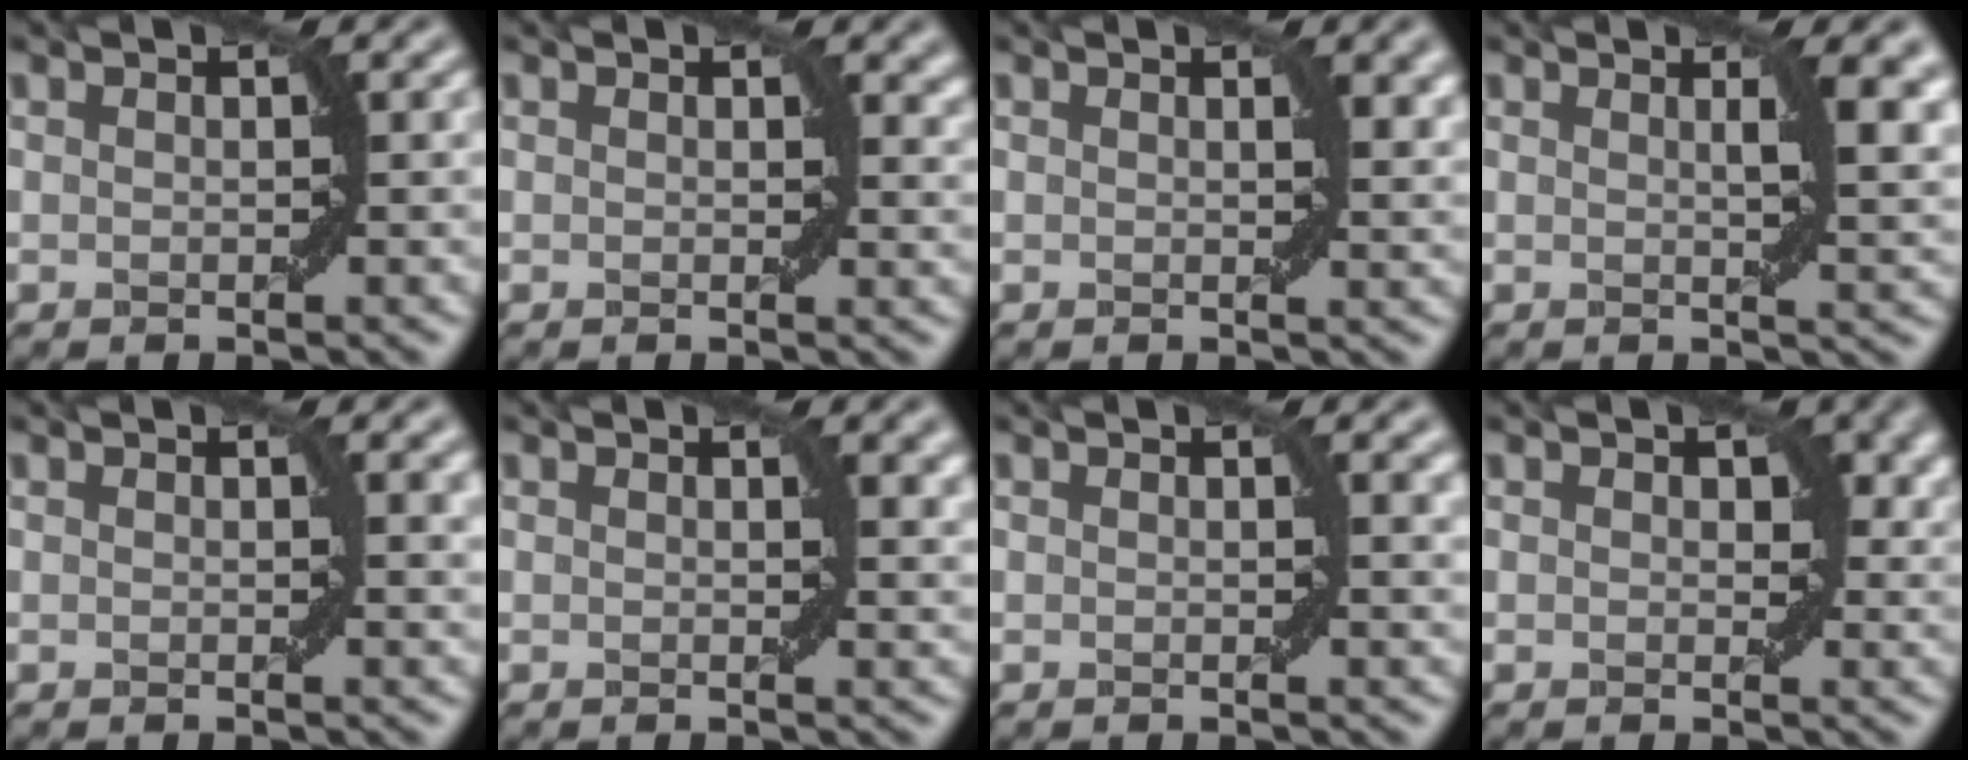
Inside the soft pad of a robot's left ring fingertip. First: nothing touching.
{"total": 1.7, "force": [0.7, 1.0, 1.2], "torque": [-0.009, -0.005, 0.010]}
{"total": 2.3, "force": [1.0, 0.7, 1.9], "torque": [-0.020, -0.001, 0.018]}
{"total": 4.9, "force": [1.5, 1.4, 4.4], "torque": [-0.046, 0.006, 0.023]}
{"total": 1.2, "force": [0.5, 0.1, 1.0], "torque": [-0.011, -0.001, 0.009]}
{"total": 2.2, "force": [1.0, 0.6, 1.8], "torque": [-0.017, -0.002, 0.017]}
{"total": 1.2, "force": [0.6, 0.2, 1.1], "torque": [-0.011, -0.001, 0.010]}
{"total": 3.0, "force": [1.0, 1.8, 2.2], "torque": [-0.026, -0.002, 0.012]}